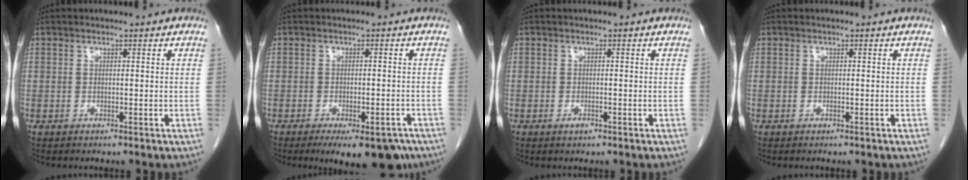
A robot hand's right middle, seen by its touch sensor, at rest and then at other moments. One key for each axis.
{"total": 10.4, "fx": -7.4, "fy": 3.9, "fz": 6.3, "tx": -0.073, "ty": -0.003, "tz": -0.099}
{"total": 0.9, "fx": -0.5, "fy": 0.4, "fz": 0.6, "tx": -0.011, "ty": 0.000, "tz": -0.007}
{"total": 0.0}